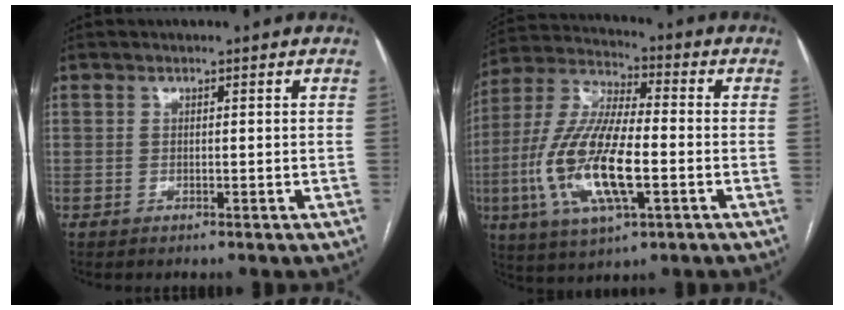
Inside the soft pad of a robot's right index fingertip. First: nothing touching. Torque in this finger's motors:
{"motor_torque": [2.14, 0.00, 1.05, 0.21]}